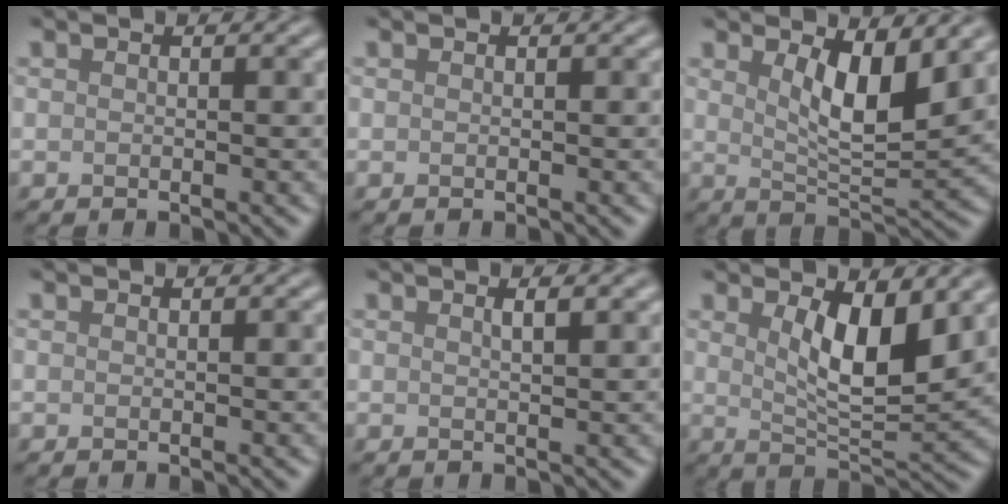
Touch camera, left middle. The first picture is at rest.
{"total": 0.0}
{"total": 5.4, "force": [1.8, 1.6, 4.8], "torque": [-0.085, -0.011, 0.041]}
{"total": 0.0}
{"total": 1.8, "force": [0.9, 0.7, 1.5], "torque": [-0.003, 0.006, 0.001]}
{"total": 6.2, "force": [1.6, 2.0, 5.7], "torque": [-0.099, -0.011, 0.039]}